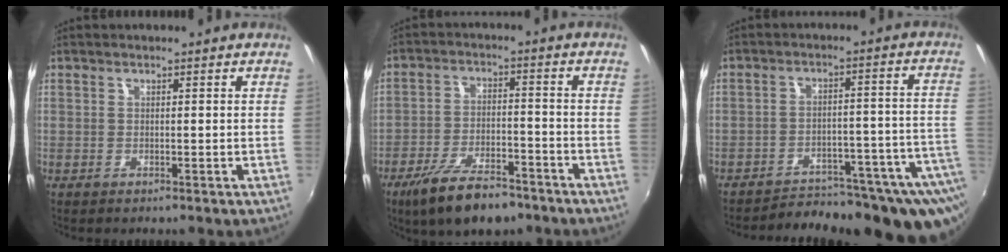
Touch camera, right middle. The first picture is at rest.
{"total": 12.5, "force": [-9.1, 4.4, 7.4], "torque": [-0.159, -0.018, -0.152]}
{"total": 25.3, "force": [-22.2, 6.2, 10.4], "torque": [-0.114, -0.005, -0.274]}